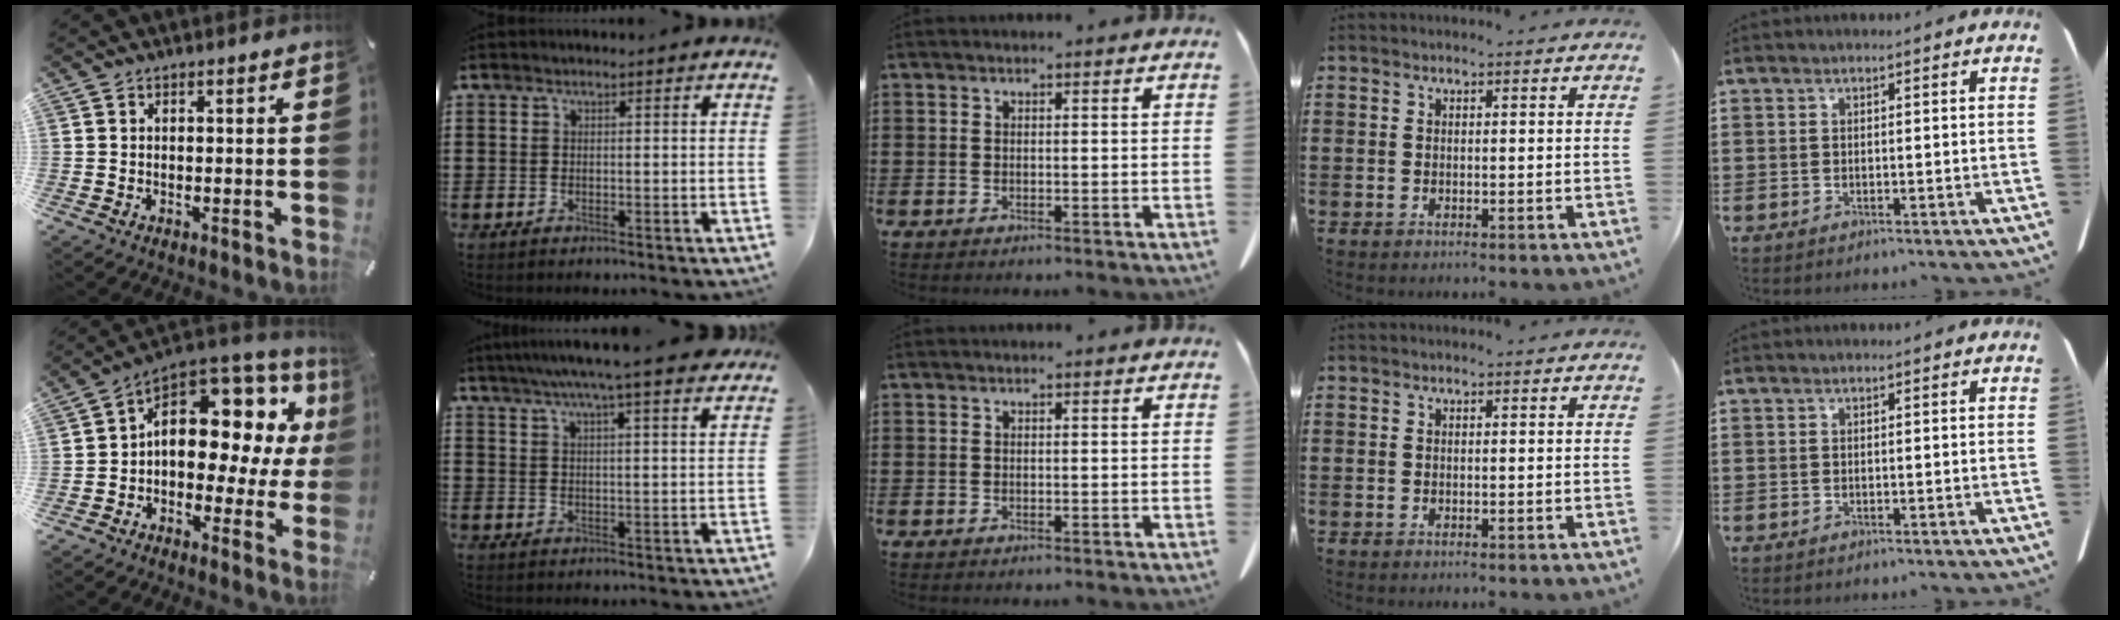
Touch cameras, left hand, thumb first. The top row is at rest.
{"thumb": {"total": 12.1, "force": [4.2, 8.2, 7.9], "torque": [-0.101, -0.050, 0.069]}, "index": {"total": 5.9, "force": [4.8, -0.4, 3.4], "torque": [-0.081, -0.014, 0.081]}}